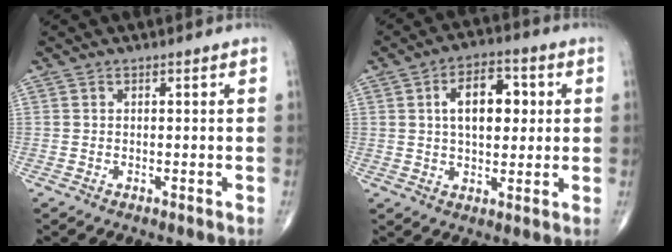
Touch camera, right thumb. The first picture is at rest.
{"total": 10.4, "force": [2.1, 5.9, 8.3], "torque": [-0.106, 0.007, 0.031]}